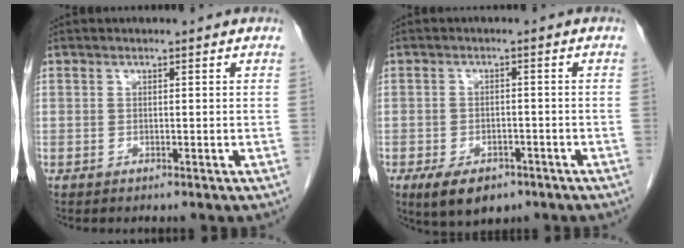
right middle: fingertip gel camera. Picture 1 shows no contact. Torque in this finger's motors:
{"motor_torque": [0.89, -0.67, 0.07, 0.04]}